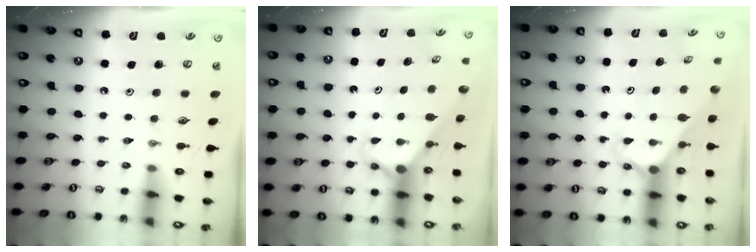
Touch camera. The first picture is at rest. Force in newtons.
{"total": 2.8, "press": 2.8, "slide": 0.0}
{"total": 2.3, "press": 2.3, "slide": 0.2}